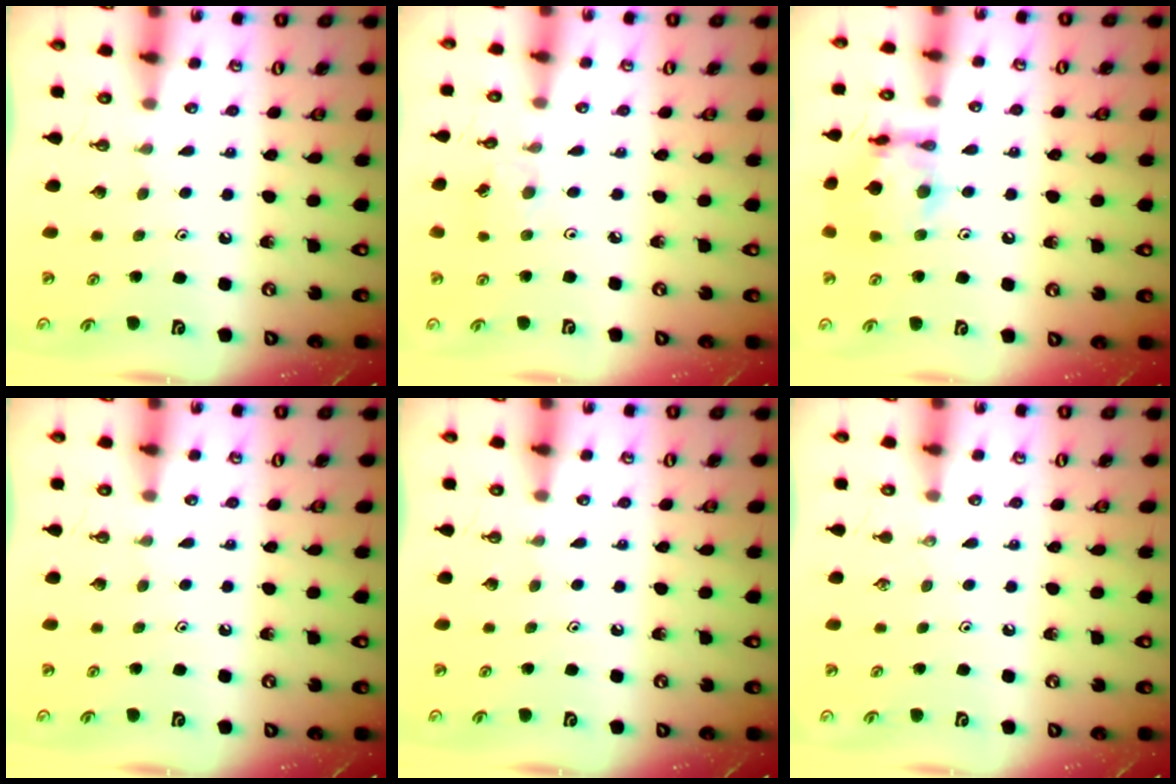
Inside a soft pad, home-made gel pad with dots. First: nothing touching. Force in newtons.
{"total": 2.9, "press": 2.9, "slide": 0.4}
{"total": 14.1, "press": 14.0, "slide": 1.2}
{"total": 0.0}
{"total": 0.0}
{"total": 0.0}